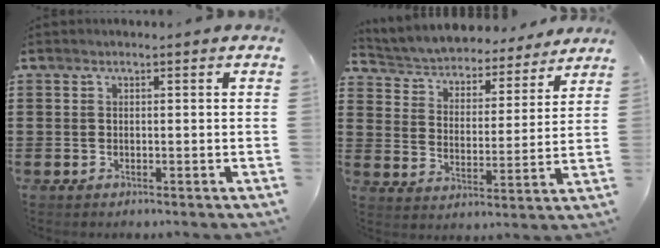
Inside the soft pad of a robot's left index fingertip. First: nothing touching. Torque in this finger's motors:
{"motor_torque": [1.17, -0.97, 0.32, 0.09]}